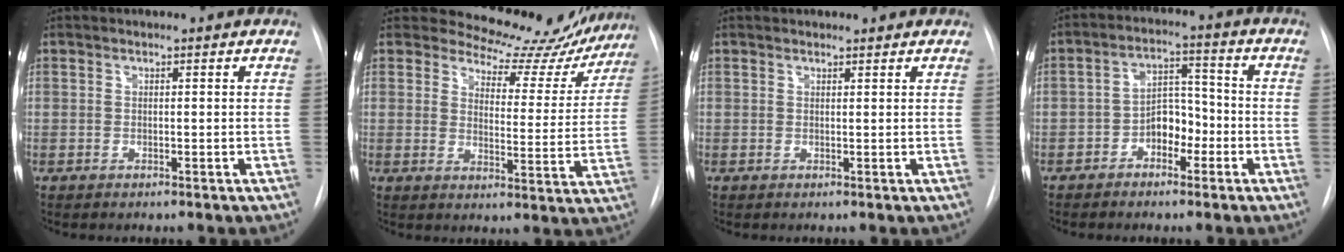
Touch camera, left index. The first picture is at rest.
{"total": 13.4, "force": [12.0, 5.4, 2.3], "torque": [-0.005, -0.030, 0.125]}
{"total": 2.2, "force": [2.1, 0.7, 0.6], "torque": [-0.007, 0.017, 0.025]}
{"total": 5.7, "force": [-2.9, 3.3, 3.7], "torque": [-0.062, 0.015, -0.054]}